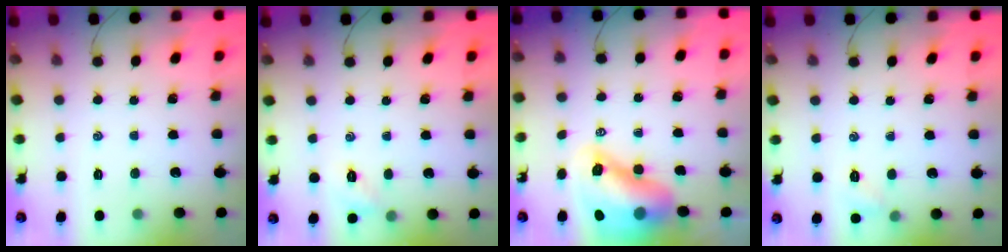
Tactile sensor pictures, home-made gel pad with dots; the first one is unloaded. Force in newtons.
{"total": 3.2, "press": 3.2, "slide": 0.3}
{"total": 14.2, "press": 13.7, "slide": 3.9}
{"total": 4.3, "press": 4.1, "slide": 1.4}